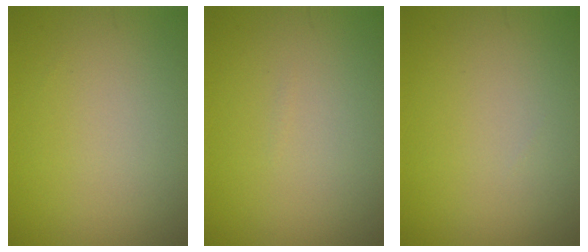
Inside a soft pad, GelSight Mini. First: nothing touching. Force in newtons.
{"total": 0.0}
{"total": 0.0}